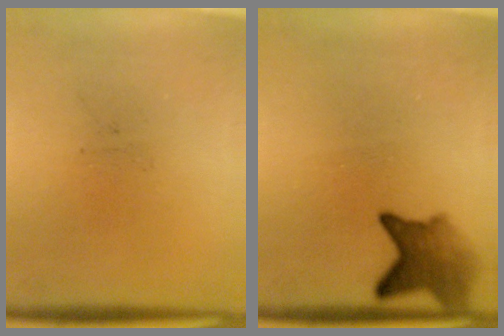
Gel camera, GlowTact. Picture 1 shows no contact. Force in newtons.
{"total": 4.7}